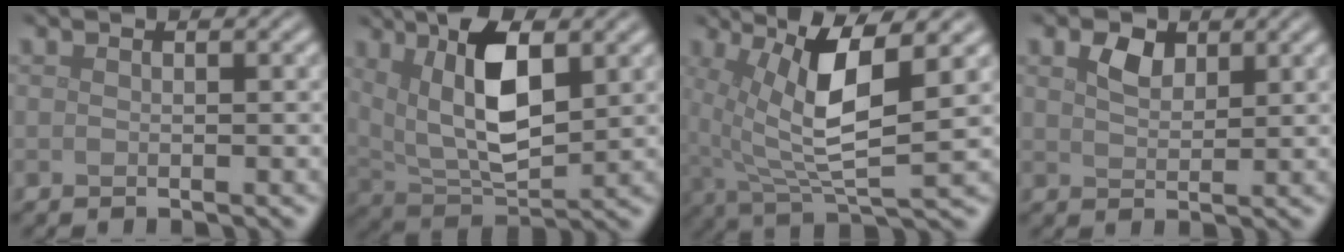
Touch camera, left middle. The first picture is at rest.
{"total": 8.3, "force": [2.6, 3.3, 7.1], "torque": [-0.140, -0.001, 0.049]}
{"total": 7.8, "force": [2.1, 2.1, 7.2], "torque": [-0.137, -0.002, 0.039]}
{"total": 2.1, "force": [1.3, 1.3, 1.1], "torque": [-0.024, 0.003, 0.027]}